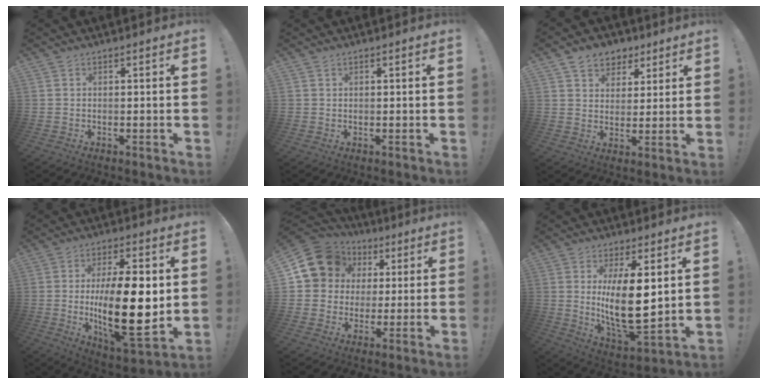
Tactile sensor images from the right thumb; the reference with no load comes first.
{"total": 0.7, "force": [0.5, 0.5, 0.2], "torque": [0.001, -0.001, 0.008]}
{"total": 8.0, "force": [4.8, 6.2, 1.7], "torque": [-0.016, -0.031, 0.095]}
{"total": 23.2, "force": [0.7, 9.1, 21.4], "torque": [-0.356, -0.018, 0.016]}
{"total": 13.8, "force": [4.8, 11.9, 5.1], "torque": [-0.079, -0.012, 0.106]}
{"total": 15.5, "force": [3.3, 5.9, 13.9], "torque": [-0.248, -0.036, 0.054]}